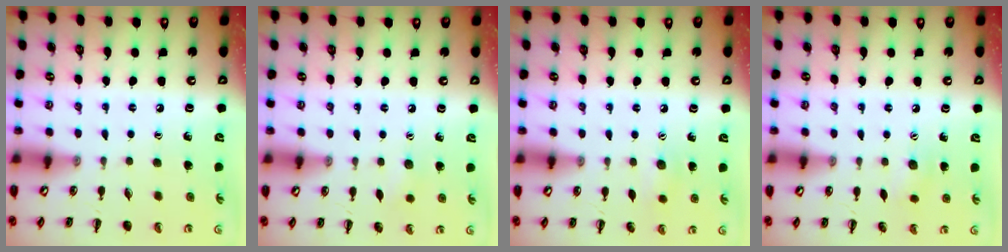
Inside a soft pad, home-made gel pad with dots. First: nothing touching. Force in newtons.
{"total": 5.0, "press": 4.9, "slide": 1.0}
{"total": 6.3, "press": 6.1, "slide": 1.4}
{"total": 5.7, "press": 5.6, "slide": 1.3}